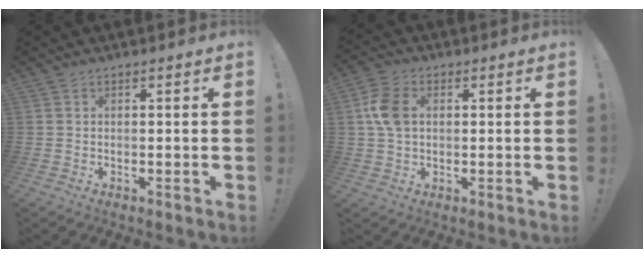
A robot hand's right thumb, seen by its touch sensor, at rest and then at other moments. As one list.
[{"total": 8.3, "force": [1.5, 5.8, 5.7], "torque": [-0.117, 0.007, 0.029]}]